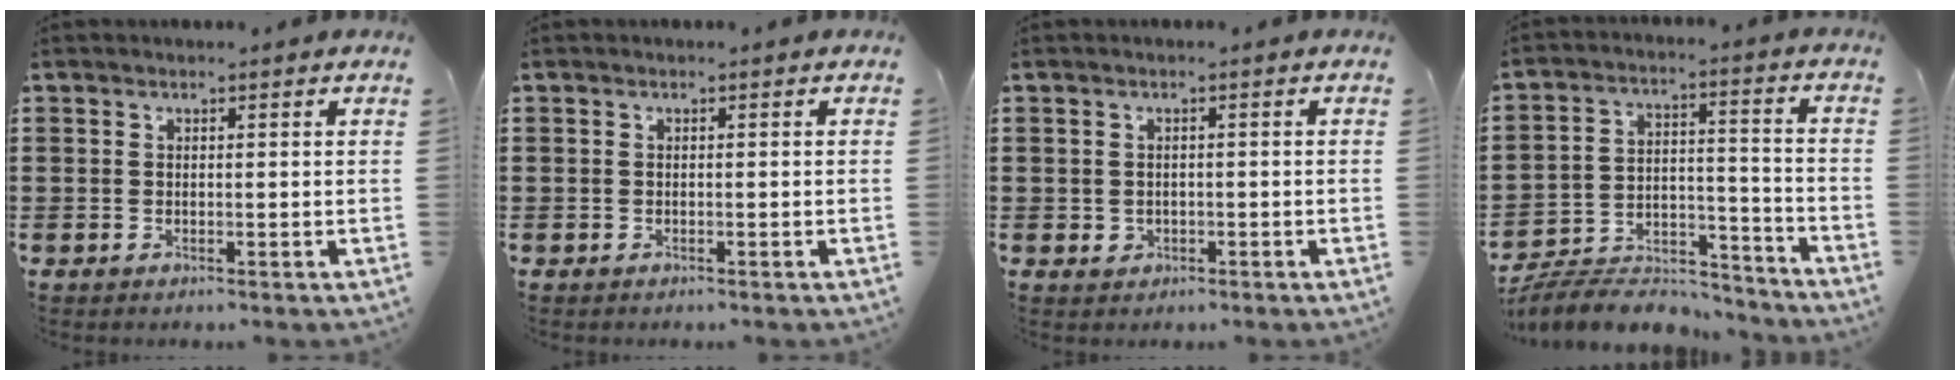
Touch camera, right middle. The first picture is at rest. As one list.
[{"total": 0.0}, {"total": 1.1, "force": [-0.2, 1.0, 0.3], "torque": [-0.011, 0.003, -0.005]}, {"total": 7.9, "force": [-7.6, 1.6, 1.4], "torque": [-0.024, 0.017, -0.149]}]